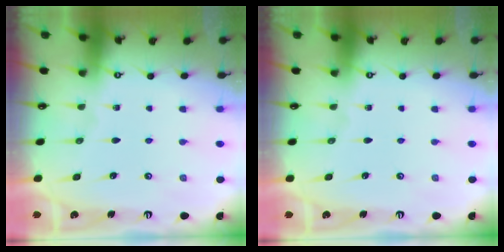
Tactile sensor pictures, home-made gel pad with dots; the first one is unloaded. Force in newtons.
{"total": 0.0}